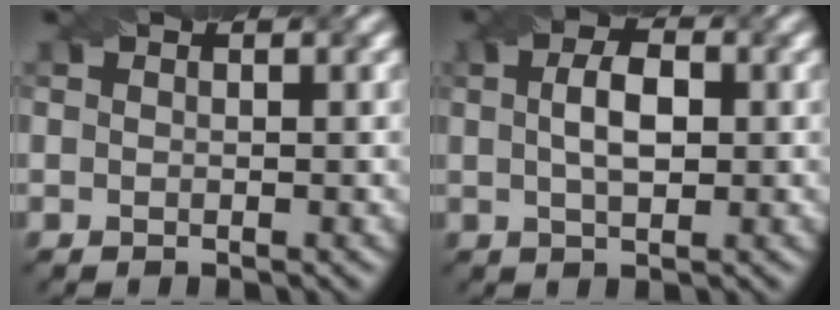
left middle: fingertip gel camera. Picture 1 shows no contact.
{"total": 2.7, "force": [-0.2, 1.5, 2.3], "torque": [-0.040, 0.005, 0.009]}